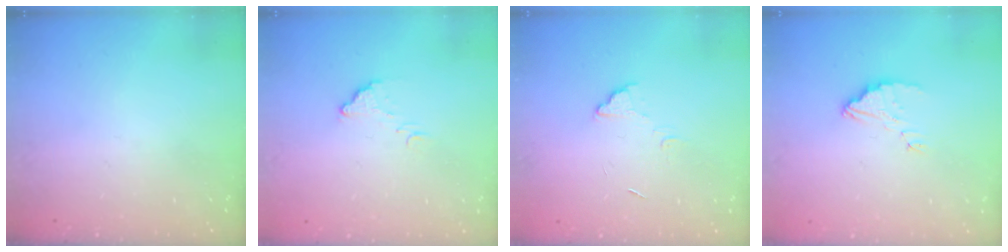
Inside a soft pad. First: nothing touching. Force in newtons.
{"total": 5.7, "press": 5.7, "slide": 0.3}
{"total": 4.3, "press": 4.3, "slide": 0.2}
{"total": 2.9, "press": 2.9, "slide": 0.2}